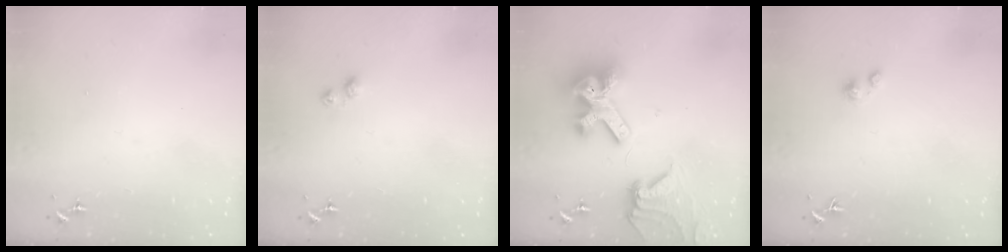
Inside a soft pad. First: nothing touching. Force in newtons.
{"total": 3.5, "press": 3.4, "slide": 0.5}
{"total": 17.8, "press": 17.7, "slide": 2.0}
{"total": 2.2, "press": 2.2, "slide": 0.2}